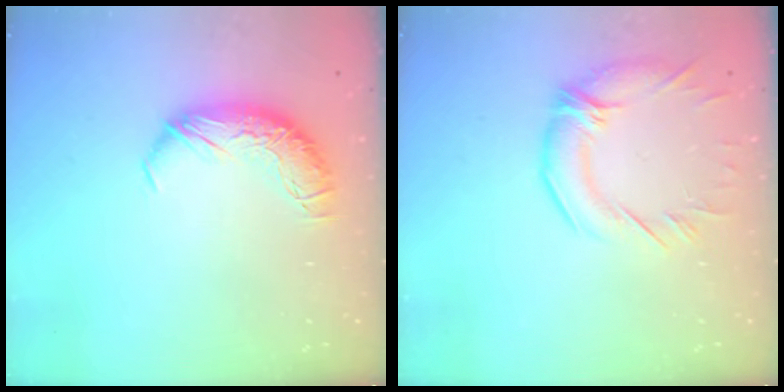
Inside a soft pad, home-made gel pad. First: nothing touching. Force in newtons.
{"total": 2.3, "press": 0.9, "slide": 2.1}